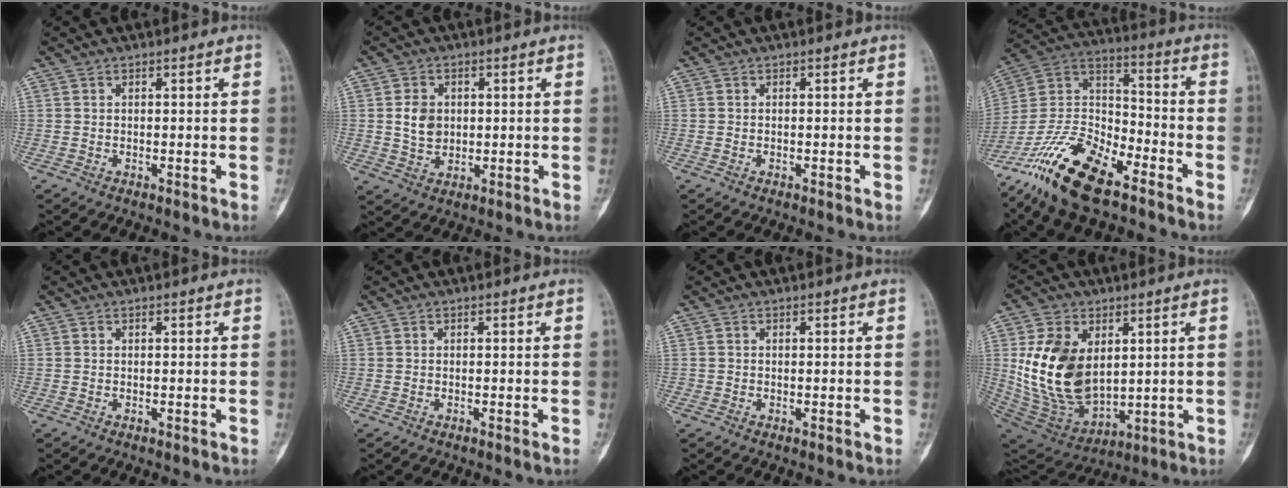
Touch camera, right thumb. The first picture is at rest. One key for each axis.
{"total": 5.4, "fx": 0.7, "fy": 4.3, "fz": 3.3, "tx": -0.043, "ty": -0.006, "tz": 0.018}
{"total": 0.0}
{"total": 19.7, "fx": -13.4, "fy": 7.4, "fz": 12.4, "tx": -0.244, "ty": 0.066, "tz": -0.251}
{"total": 0.0}
{"total": 0.0}
{"total": 0.0}
{"total": 18.1, "fx": 3.1, "fy": 11.8, "fz": 13.3, "tx": -0.229, "ty": -0.024, "tz": 0.084}